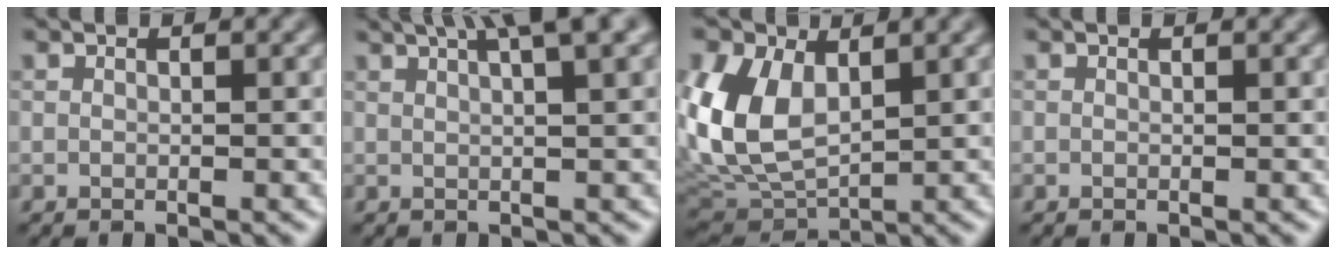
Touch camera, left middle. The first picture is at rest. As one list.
[{"total": 6.8, "force": [4.1, 1.6, 5.1], "torque": [-0.048, 0.029, 0.036]}, {"total": 8.3, "force": [1.9, 5.3, 6.1], "torque": [-0.155, -0.003, 0.033]}, {"total": 0.0}]